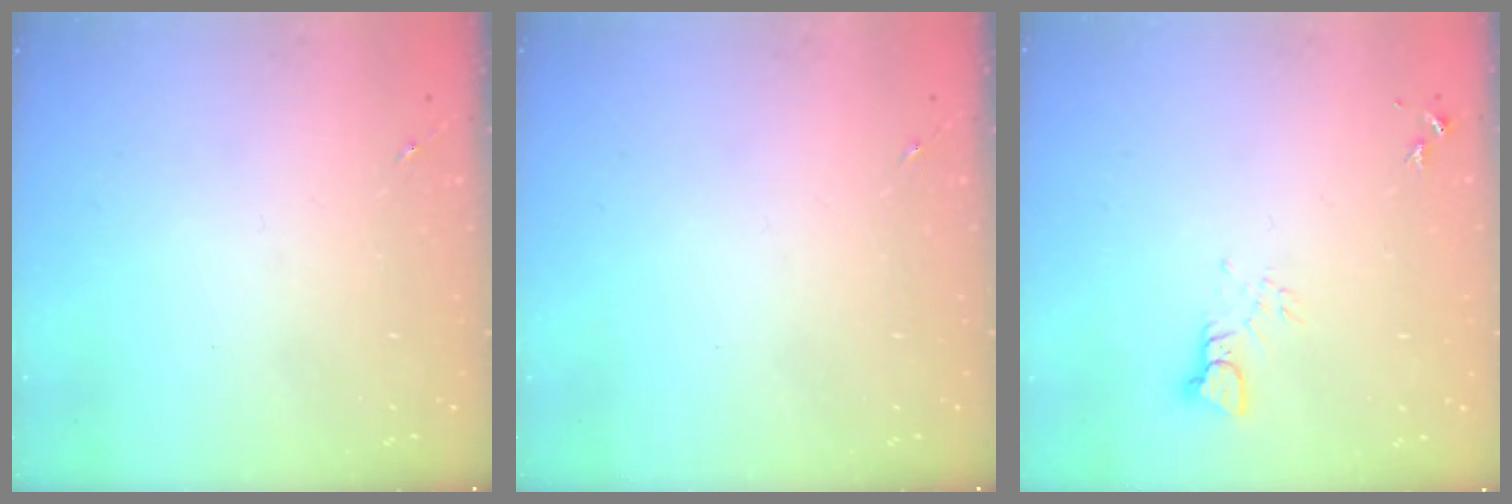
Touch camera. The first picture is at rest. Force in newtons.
{"total": 0.0}
{"total": 3.3, "press": 3.3, "slide": 0.3}